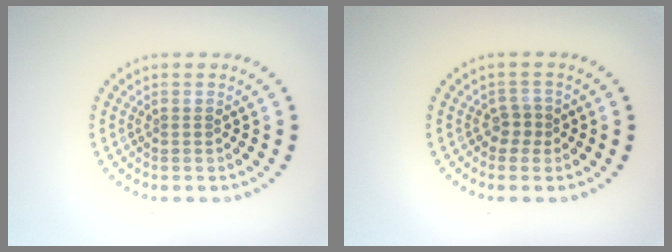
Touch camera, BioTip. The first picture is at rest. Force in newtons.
{"total": 1.4, "press": 1.1, "slide": 0.8}